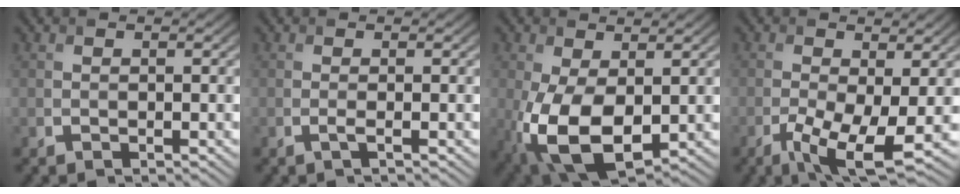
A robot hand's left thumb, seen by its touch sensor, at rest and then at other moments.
{"total": 1.0, "force": [-0.3, 0.1, 1.0], "torque": [-0.020, -0.001, -0.008]}
{"total": 11.0, "force": [-2.0, 6.3, 8.9], "torque": [-0.217, -0.032, -0.028]}
{"total": 7.4, "force": [-2.9, 2.4, 6.3], "torque": [-0.130, -0.015, -0.051]}